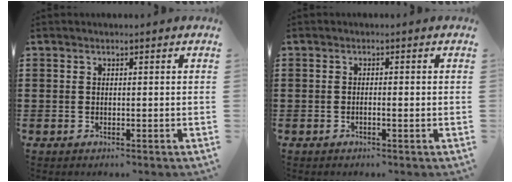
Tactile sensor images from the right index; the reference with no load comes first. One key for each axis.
{"total": 0.7, "fx": -0.4, "fy": 0.0, "fz": 0.6, "tx": -0.011, "ty": -0.002, "tz": -0.007}